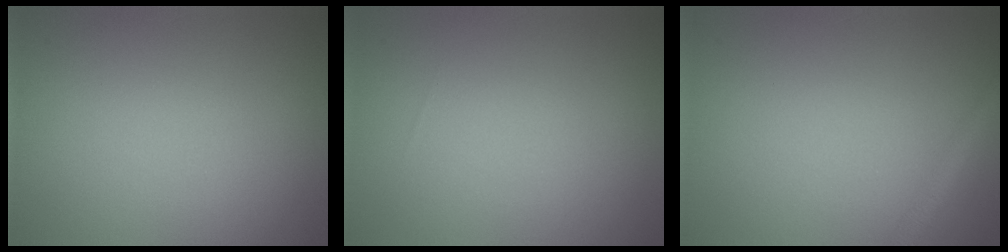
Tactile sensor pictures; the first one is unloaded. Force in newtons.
{"total": 0.0}
{"total": 1.8, "press": 1.8, "slide": 0.0}